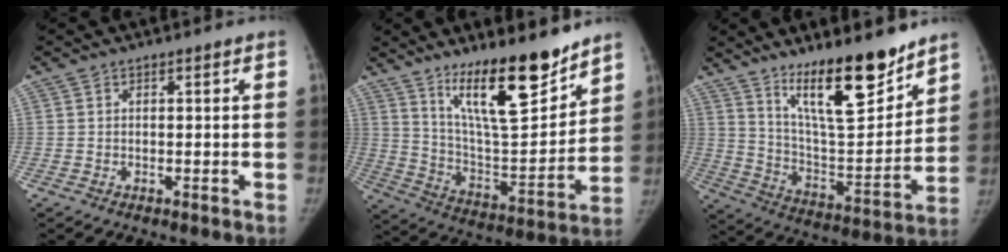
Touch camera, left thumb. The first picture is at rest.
{"total": 19.2, "force": [13.7, 4.9, 12.6], "torque": [-0.162, -0.098, 0.237]}
{"total": 18.7, "force": [13.5, 4.8, 12.0], "torque": [-0.148, -0.099, 0.232]}